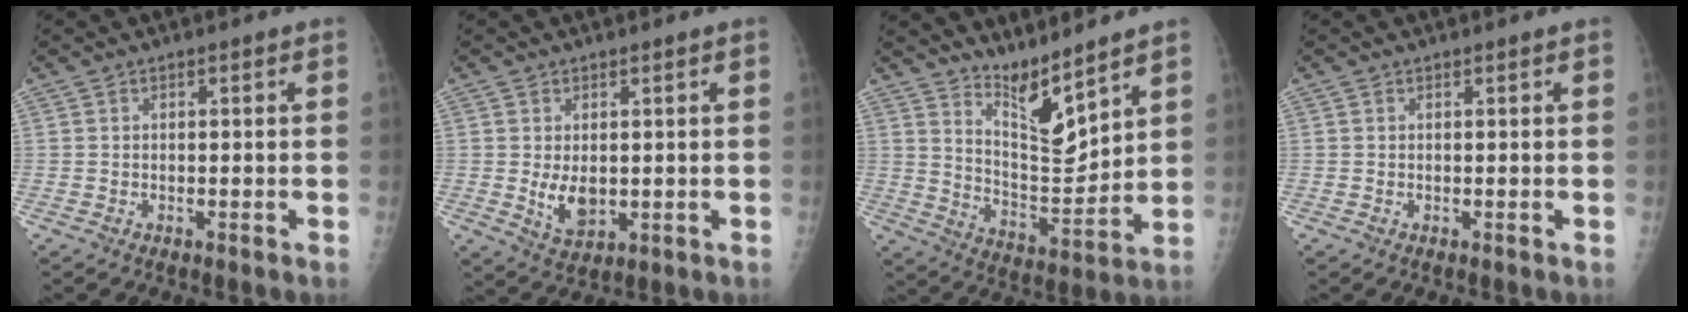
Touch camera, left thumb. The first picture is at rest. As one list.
[{"total": 5.0, "force": [0.1, 3.1, 4.0], "torque": [-0.059, -0.013, 0.016]}, {"total": 9.9, "force": [8.1, 1.9, 5.3], "torque": [-0.079, -0.081, 0.161]}, {"total": 0.0}]